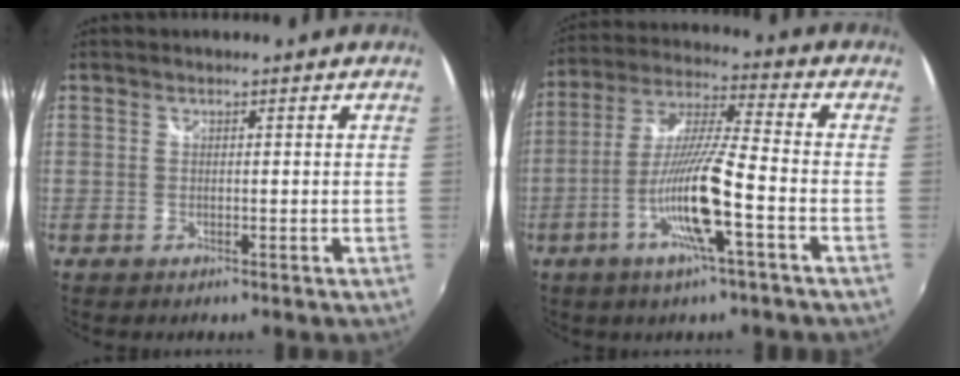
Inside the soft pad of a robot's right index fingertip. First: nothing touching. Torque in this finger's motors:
{"motor_torque": [2.10, -0.04, 1.05, 0.21]}